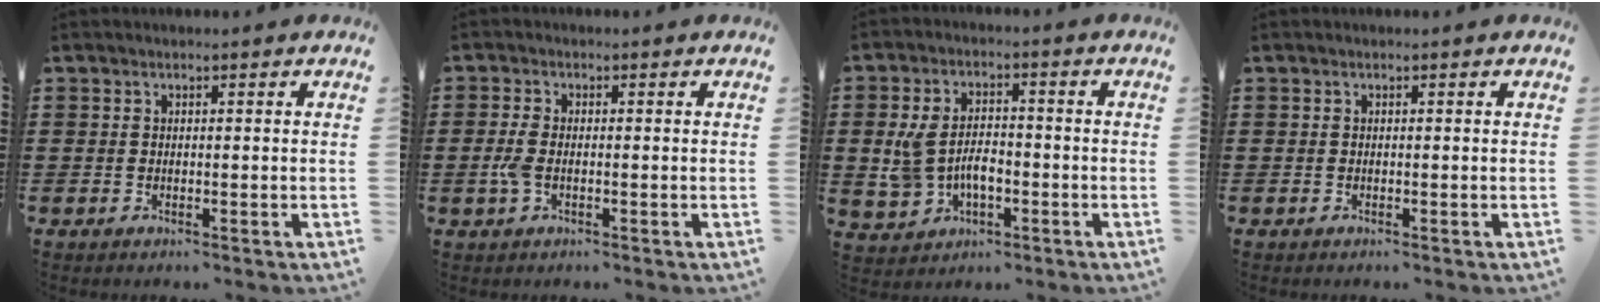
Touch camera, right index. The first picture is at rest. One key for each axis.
{"total": 2.9, "fx": -0.7, "fy": 1.2, "fz": 2.5, "tx": -0.068, "ty": -0.008, "tz": -0.018}
{"total": 5.9, "fx": -0.9, "fy": 3.7, "fz": 4.6, "tx": -0.108, "ty": 0.005, "tz": -0.021}
{"total": 0.0}